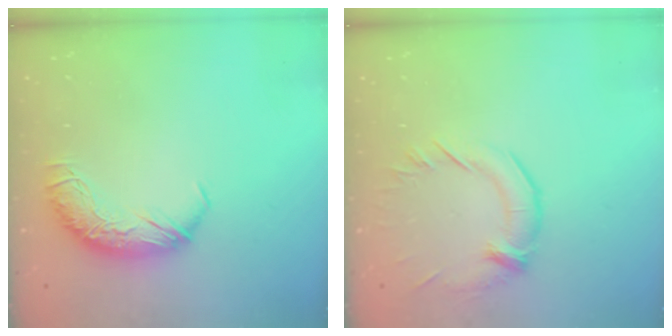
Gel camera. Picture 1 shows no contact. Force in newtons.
{"total": 1.5, "press": 0.4, "slide": 1.4}